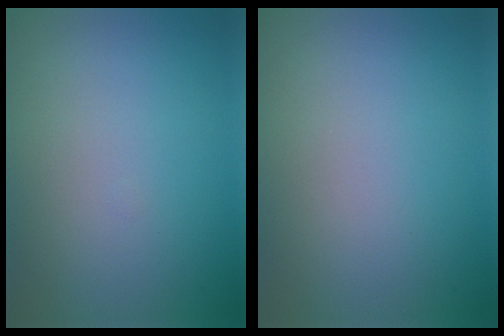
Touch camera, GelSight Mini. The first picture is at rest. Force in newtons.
{"total": 0.0}